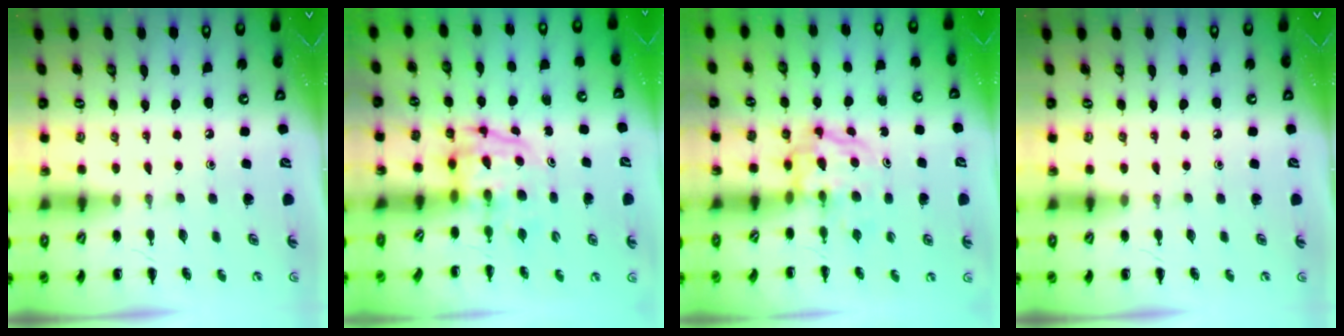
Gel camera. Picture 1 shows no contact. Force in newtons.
{"total": 4.0, "press": 3.9, "slide": 0.7}
{"total": 3.8, "press": 3.8, "slide": 0.5}
{"total": 0.0}